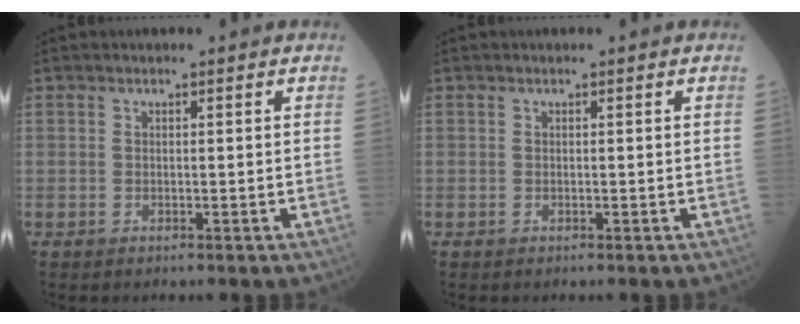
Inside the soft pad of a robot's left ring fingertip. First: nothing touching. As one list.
[{"total": 0.0}]